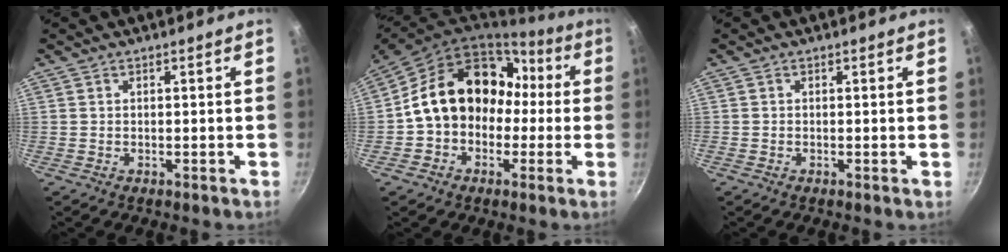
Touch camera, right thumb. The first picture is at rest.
{"total": 18.7, "force": [0.6, 14.8, 11.5], "torque": [-0.152, 0.070, 0.010]}
{"total": 0.0}